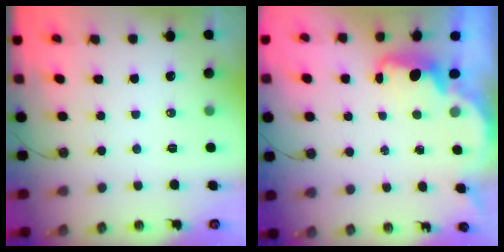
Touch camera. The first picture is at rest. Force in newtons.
{"total": 2.2, "press": 2.1, "slide": 0.6}